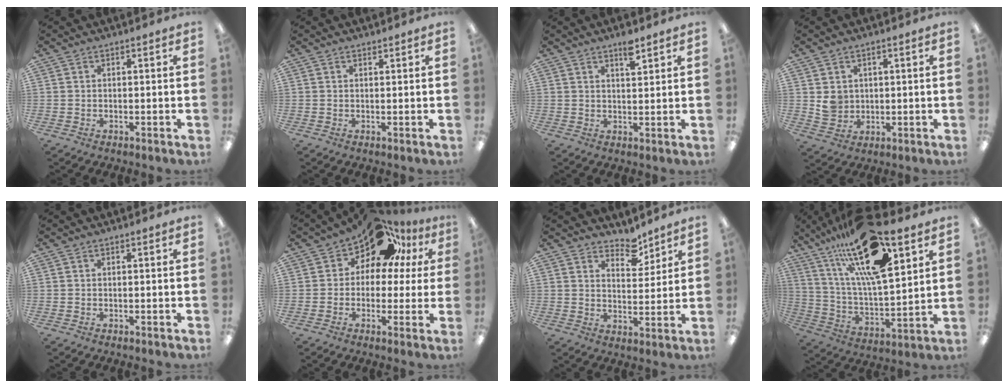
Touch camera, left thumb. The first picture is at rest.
{"total": 0.5, "force": [0.5, 0.1, 0.0], "torque": [0.008, -0.003, 0.007]}
{"total": 4.1, "force": [3.1, 1.1, 2.4], "torque": [-0.030, -0.013, 0.049]}
{"total": 4.7, "force": [1.6, 4.3, 1.1], "torque": [-0.007, -0.002, 0.029]}
{"total": 0.0}
{"total": 12.7, "force": [8.8, 7.5, 5.3], "torque": [-0.091, -0.062, 0.160]}
{"total": 6.0, "force": [5.2, 2.6, 1.5], "torque": [-0.004, -0.040, 0.090]}
{"total": 23.5, "force": [15.1, 6.6, 16.7], "torque": [-0.299, -0.074, 0.248]}